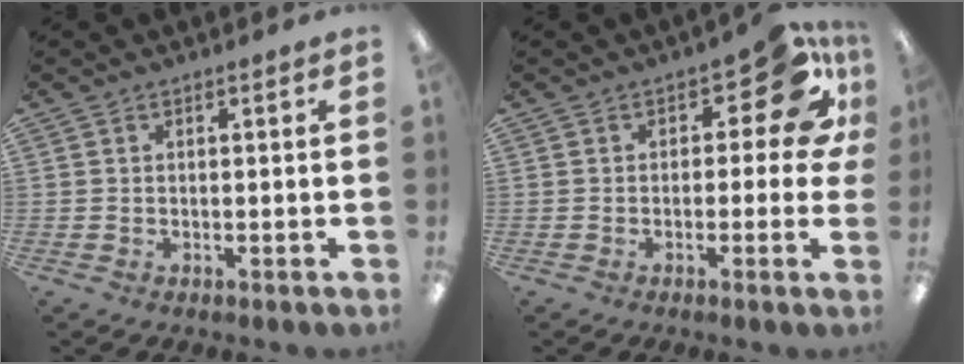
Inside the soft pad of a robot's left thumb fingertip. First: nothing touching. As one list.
[{"total": 11.6, "force": [5.2, 5.1, 9.0], "torque": [-0.109, -0.028, 0.085]}]